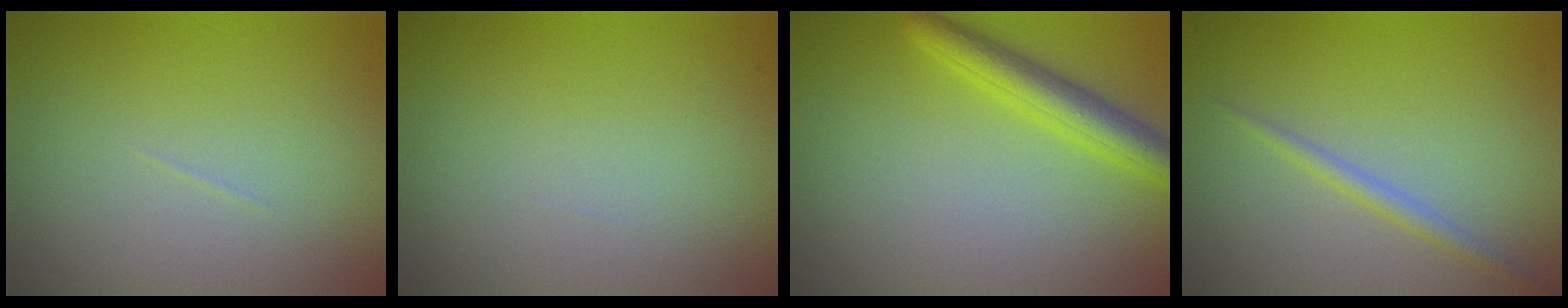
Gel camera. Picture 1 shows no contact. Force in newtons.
{"total": 0.0}
{"total": 3.5, "press": 3.5, "slide": 0.3}
{"total": 1.4, "press": 1.4, "slide": 0.1}